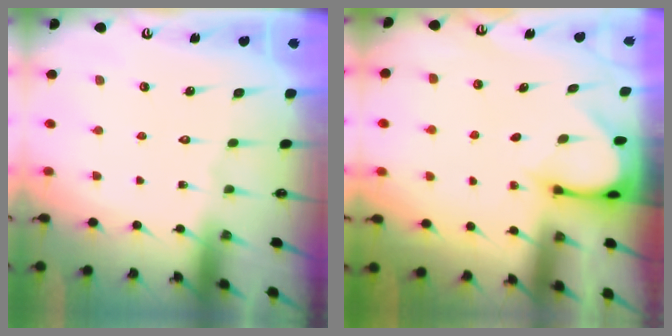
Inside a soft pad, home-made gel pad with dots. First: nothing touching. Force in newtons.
{"total": 3.3, "press": 3.3, "slide": 0.3}